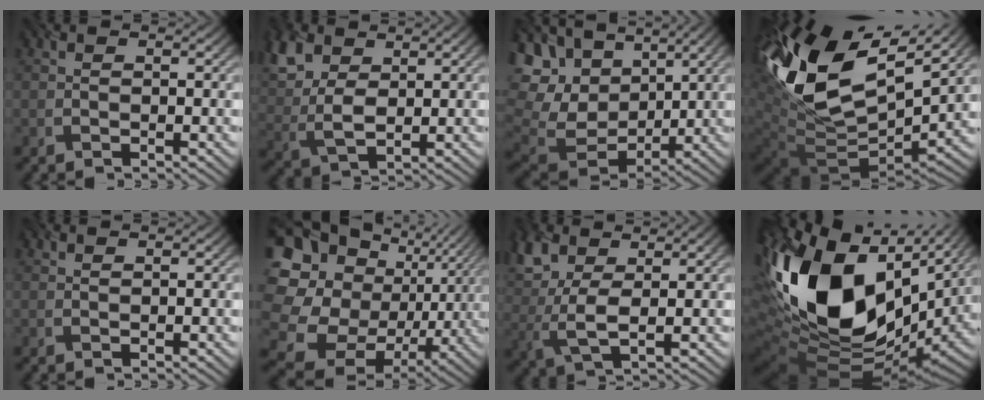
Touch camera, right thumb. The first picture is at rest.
{"total": 8.6, "force": [4.3, 4.9, 5.6], "torque": [-0.160, 0.015, 0.081]}
{"total": 16.5, "force": [5.4, 12.1, 9.9], "torque": [-0.284, 0.022, 0.115]}
{"total": 17.4, "force": [5.9, 10.2, 12.8], "torque": [-0.297, 0.010, 0.112]}
{"total": 0.5, "force": [0.5, -0.1, 0.2], "torque": [-0.007, 0.005, 0.005]}
{"total": 22.5, "force": [0.8, 19.2, 11.7], "torque": [-0.288, -0.019, 0.018]}
{"total": 7.9, "force": [3.2, 3.6, 6.2], "torque": [-0.166, 0.012, 0.056]}
{"total": 20.9, "force": [4.6, 13.5, 15.3], "torque": [-0.359, -0.023, 0.102]}